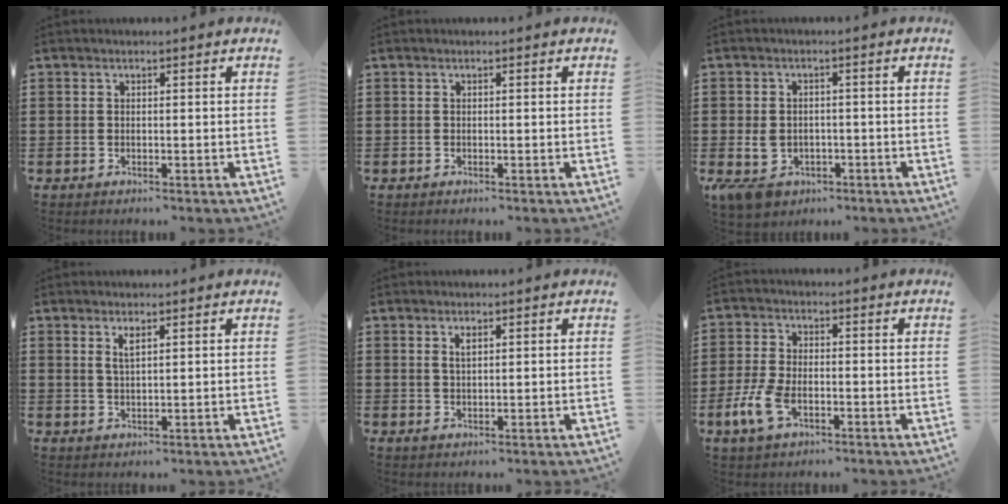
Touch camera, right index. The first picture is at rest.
{"total": 0.0}
{"total": 3.7, "force": [-1.8, 2.6, 1.9], "torque": [-0.060, -0.005, -0.041]}
{"total": 2.1, "force": [1.2, 0.6, 1.6], "torque": [-0.033, 0.003, 0.020]}
{"total": 1.7, "force": [0.7, 0.6, 1.4], "torque": [-0.030, 0.002, 0.011]}
{"total": 6.2, "force": [-2.4, 3.2, 4.8], "torque": [-0.121, -0.006, -0.050]}